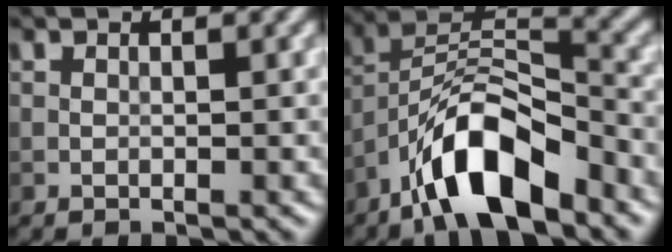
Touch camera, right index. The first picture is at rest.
{"total": 9.2, "force": [-5.9, 3.1, 6.3], "torque": [-0.109, 0.012, -0.110]}